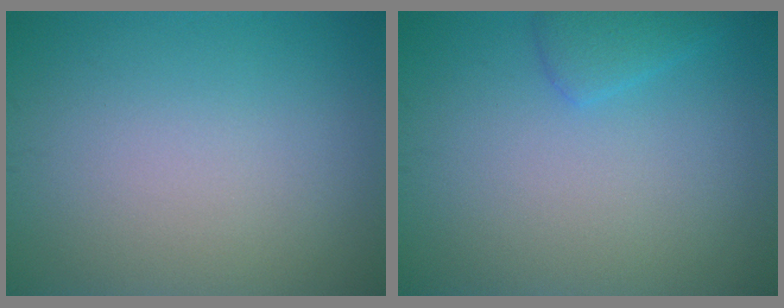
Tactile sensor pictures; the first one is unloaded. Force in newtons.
{"total": 1.7, "press": 1.7, "slide": 0.1}